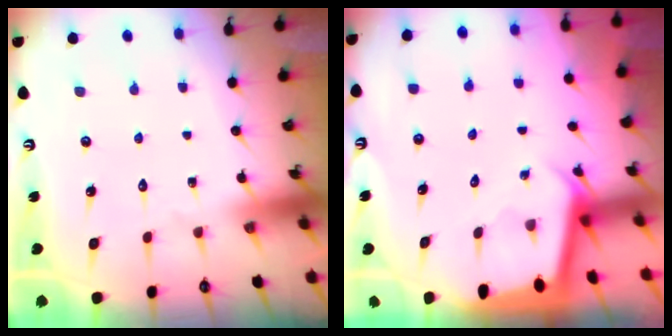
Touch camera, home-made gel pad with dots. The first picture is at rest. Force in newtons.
{"total": 2.2, "press": 2.2, "slide": 0.1}